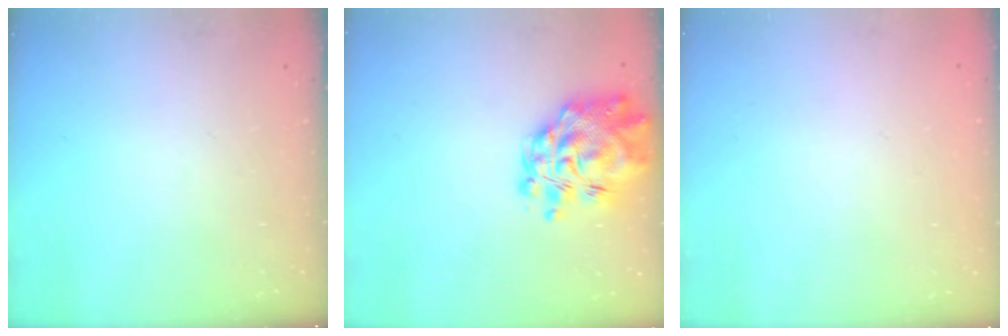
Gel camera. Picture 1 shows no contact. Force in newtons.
{"total": 12.2, "press": 11.6, "slide": 3.8}
{"total": 1.9, "press": 1.9, "slide": 0.2}